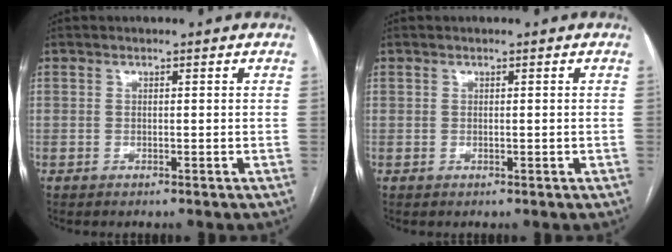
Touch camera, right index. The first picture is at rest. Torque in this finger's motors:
{"motor_torque": [-0.51, 0.27, 0.03, 0.00]}